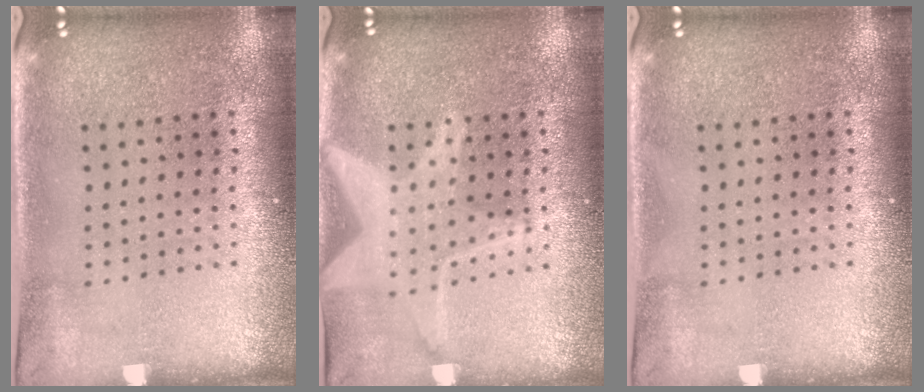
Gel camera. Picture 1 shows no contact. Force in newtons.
{"total": 3.1, "press": 3.1, "slide": 0.4}
{"total": 0.0}